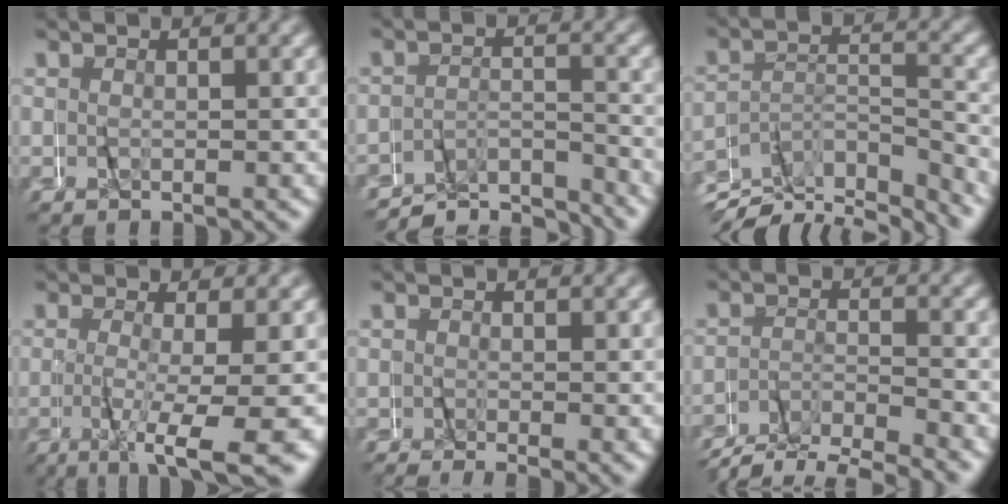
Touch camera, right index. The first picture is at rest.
{"total": 6.5, "force": [-6.4, 0.8, 0.7], "torque": [-0.006, -0.014, -0.110]}
{"total": 6.4, "force": [-5.1, 2.7, 2.8], "torque": [-0.027, 0.008, -0.097]}
{"total": 7.0, "force": [-5.2, -0.4, 4.6], "torque": [-0.070, -0.021, -0.077]}
{"total": 1.8, "force": [-0.8, 0.6, 1.5], "torque": [-0.019, -0.001, -0.014]}
{"total": 4.7, "force": [-4.4, 1.1, 1.2], "torque": [-0.023, -0.002, -0.081]}